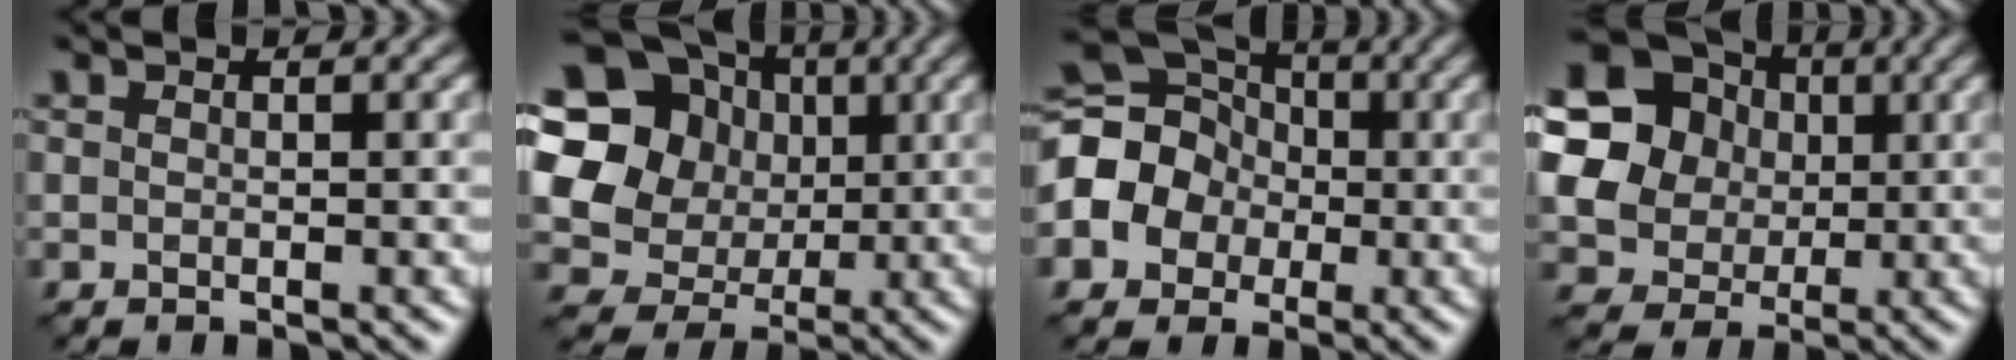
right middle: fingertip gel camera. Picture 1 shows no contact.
{"total": 17.4, "force": [4.4, 15.6, 6.3], "torque": [-0.172, 0.024, 0.070]}
{"total": 10.4, "force": [-1.1, 9.2, 4.7], "torque": [-0.112, 0.016, -0.059]}
{"total": 19.3, "force": [5.7, 17.2, 6.5], "torque": [-0.198, 0.030, 0.079]}